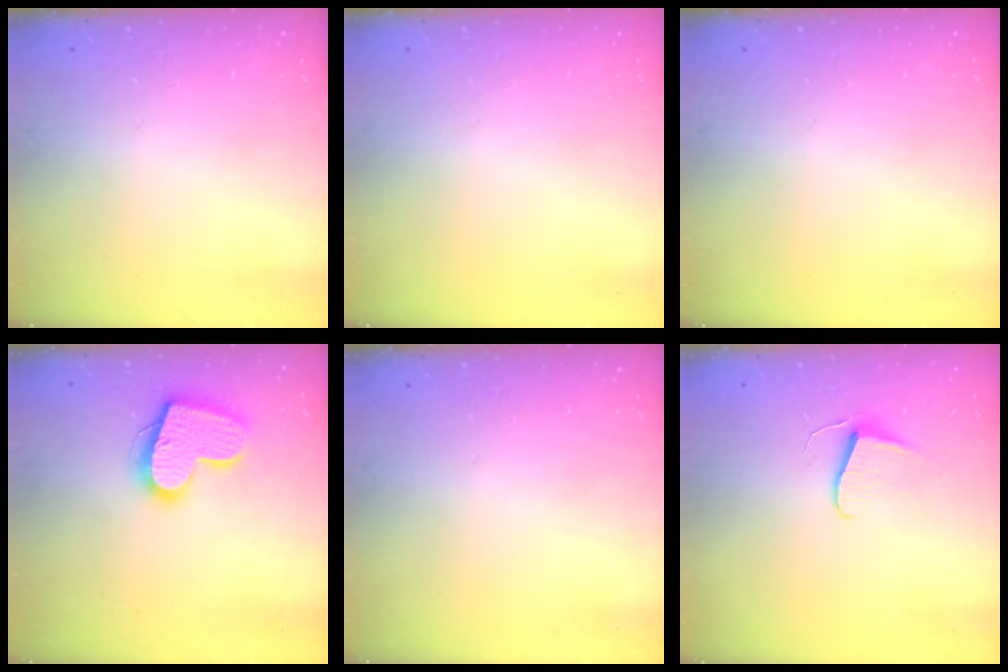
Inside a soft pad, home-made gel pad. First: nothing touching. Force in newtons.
{"total": 0.0}
{"total": 0.0}
{"total": 16.4, "press": 16.4, "slide": 1.2}
{"total": 0.0}
{"total": 6.2, "press": 6.1, "slide": 0.6}